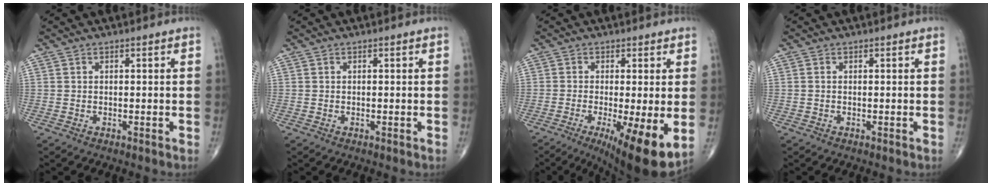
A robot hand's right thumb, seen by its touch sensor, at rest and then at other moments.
{"total": 0.0}
{"total": 12.8, "force": [-3.6, 3.0, 11.9], "torque": [-0.172, -0.027, -0.048]}
{"total": 0.0}